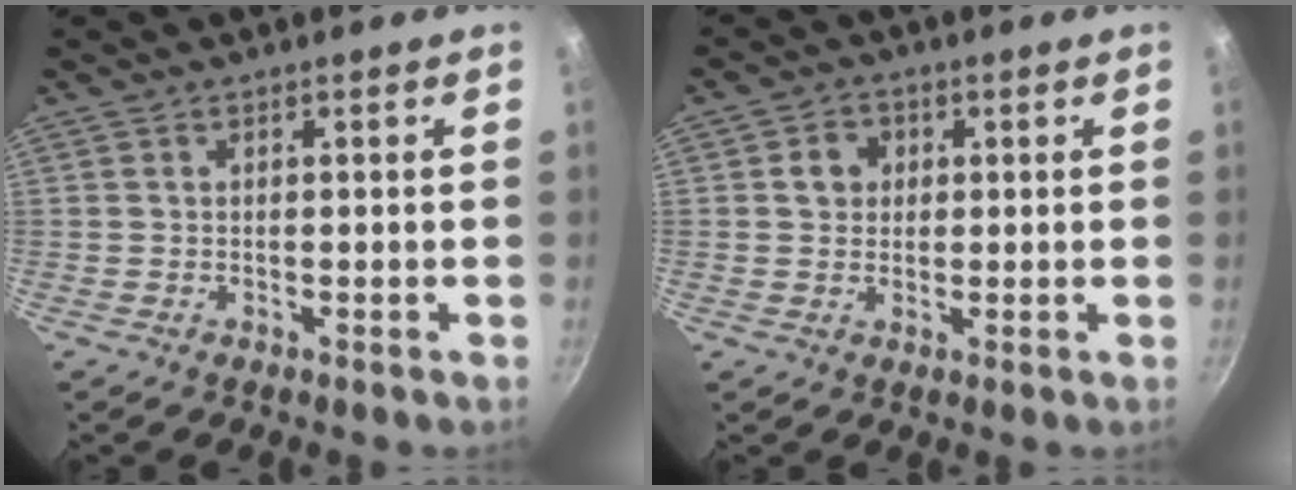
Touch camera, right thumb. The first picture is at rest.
{"total": 4.3, "force": [0.8, 3.8, 1.8], "torque": [-0.005, 0.007, 0.009]}